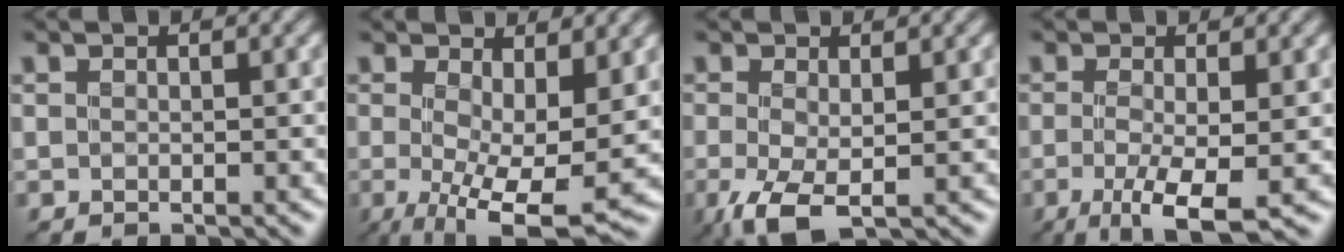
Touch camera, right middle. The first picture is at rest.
{"total": 9.2, "force": [-0.5, 3.0, 8.6], "torque": [-0.141, -0.017, -0.004]}
{"total": 3.9, "force": [-1.0, 1.5, 3.4], "torque": [-0.084, -0.012, -0.021]}
{"total": 4.7, "force": [-1.4, 0.9, 4.4], "torque": [-0.087, -0.016, -0.025]}